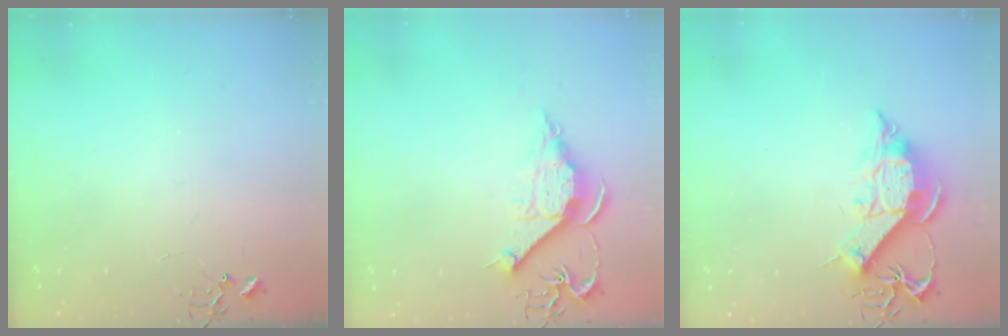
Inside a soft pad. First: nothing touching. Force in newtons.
{"total": 10.8, "press": 10.7, "slide": 1.3}
{"total": 12.3, "press": 12.2, "slide": 1.2}